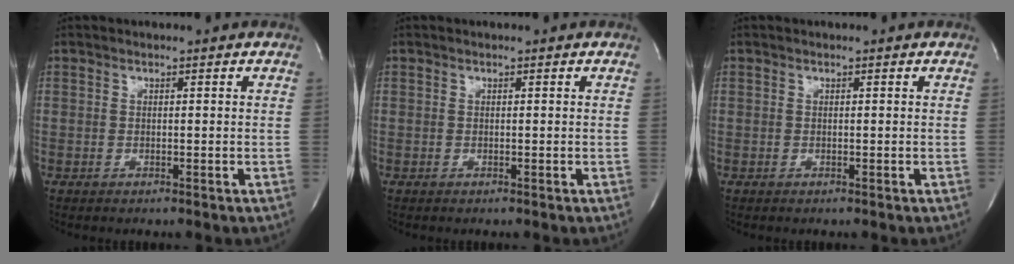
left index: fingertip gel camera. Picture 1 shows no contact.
{"total": 0.0}
{"total": 0.0}